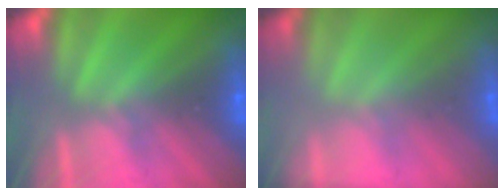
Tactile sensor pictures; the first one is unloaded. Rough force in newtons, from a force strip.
{"total": 1.6}